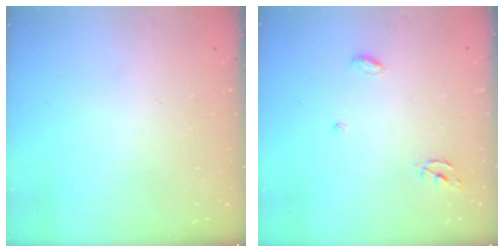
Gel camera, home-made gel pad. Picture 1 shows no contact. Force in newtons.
{"total": 3.9, "press": 3.9, "slide": 0.2}